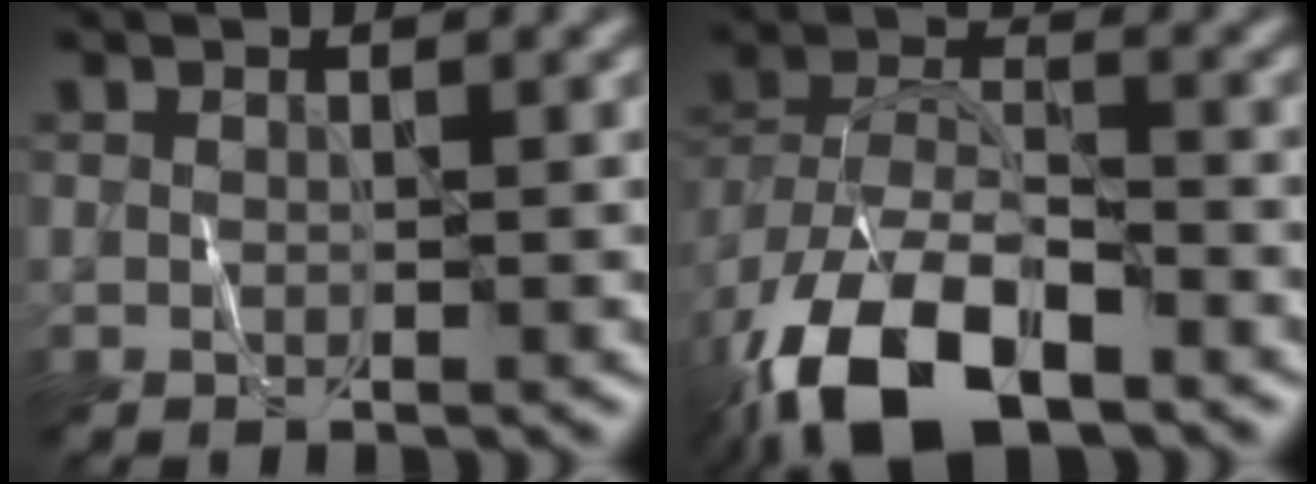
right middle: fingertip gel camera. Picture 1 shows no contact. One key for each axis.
{"total": 12.3, "fx": -7.5, "fy": 5.4, "fz": 8.1, "tx": -0.164, "ty": -0.011, "tz": -0.144}